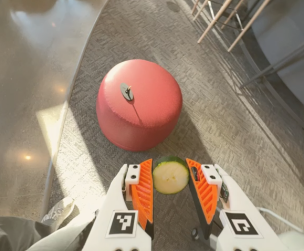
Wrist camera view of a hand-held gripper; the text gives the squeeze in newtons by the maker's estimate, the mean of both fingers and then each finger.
{"total": 9.9, "left": 10.0, "right": 9.8}